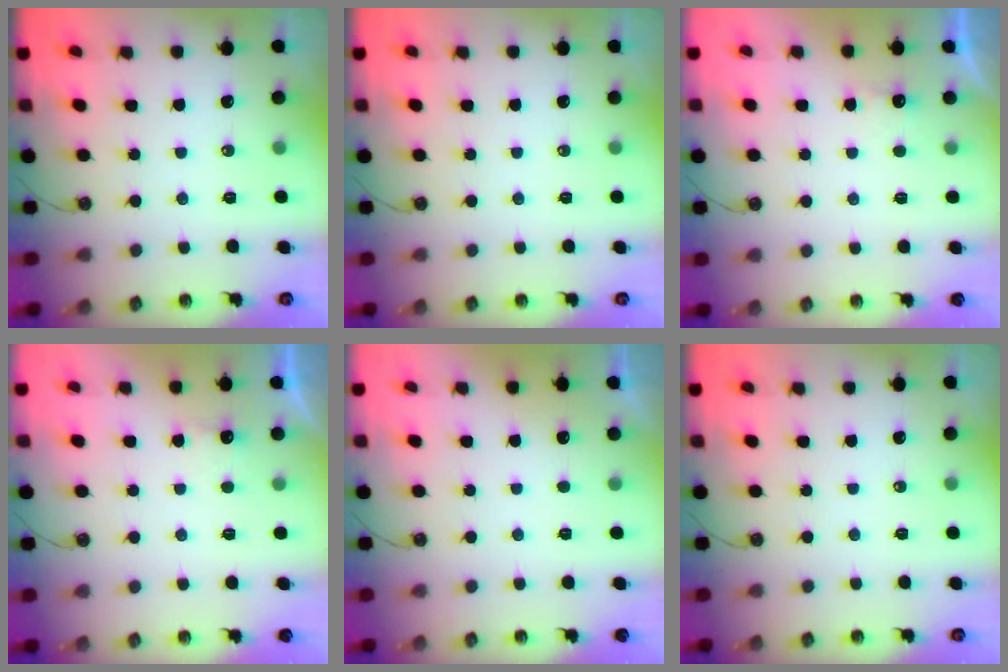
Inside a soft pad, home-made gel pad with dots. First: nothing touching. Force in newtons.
{"total": 0.0}
{"total": 1.0, "press": 0.7, "slide": 0.8}
{"total": 1.0, "press": 0.7, "slide": 0.8}
{"total": 0.0}
{"total": 0.0}